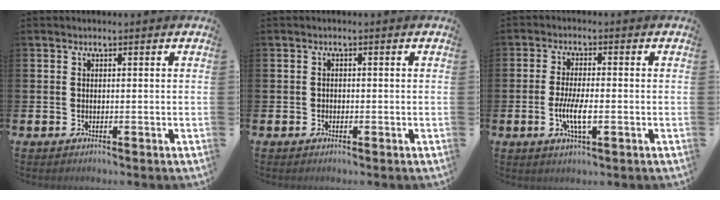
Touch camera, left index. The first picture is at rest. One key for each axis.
{"total": 0.7, "fx": -0.4, "fy": 0.6, "fz": 0.2, "tx": -0.013, "ty": 0.006, "tz": -0.007}
{"total": 4.7, "fx": -1.1, "fy": 1.4, "fz": 4.4, "tx": -0.080, "ty": 0.001, "tz": -0.021}